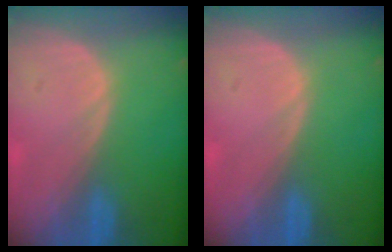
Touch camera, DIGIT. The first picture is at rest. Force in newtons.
{"total": 0.0}